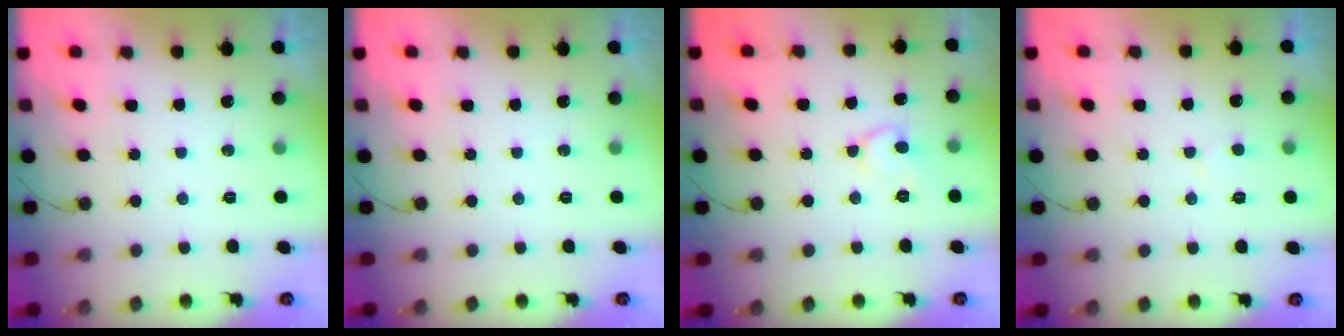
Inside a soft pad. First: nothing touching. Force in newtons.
{"total": 0.0}
{"total": 7.7, "press": 7.7, "slide": 0.6}
{"total": 3.5, "press": 3.5, "slide": 0.3}